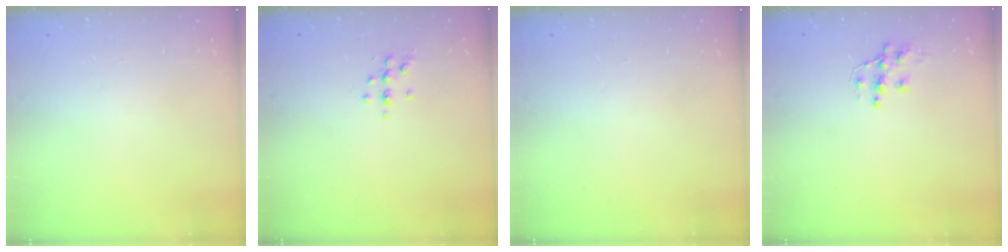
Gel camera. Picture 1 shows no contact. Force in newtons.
{"total": 5.0, "press": 4.8, "slide": 1.4}
{"total": 0.0}
{"total": 8.8, "press": 8.8, "slide": 0.6}